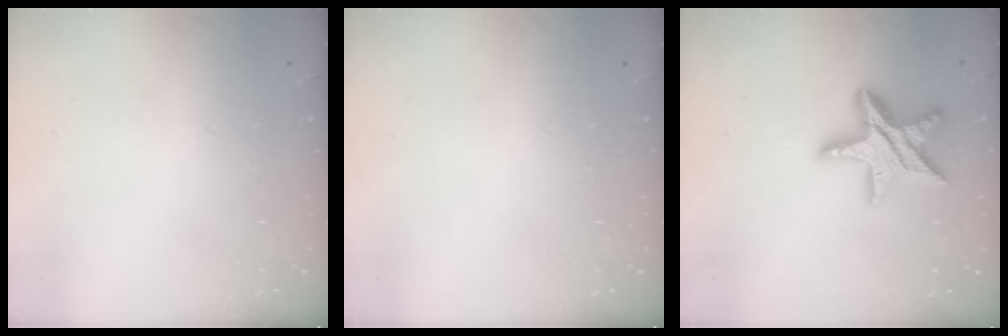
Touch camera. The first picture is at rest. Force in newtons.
{"total": 0.0}
{"total": 16.8, "press": 16.8, "slide": 1.1}